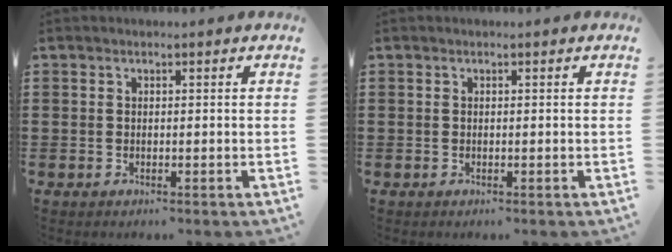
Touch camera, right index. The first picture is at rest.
{"total": 0.0}